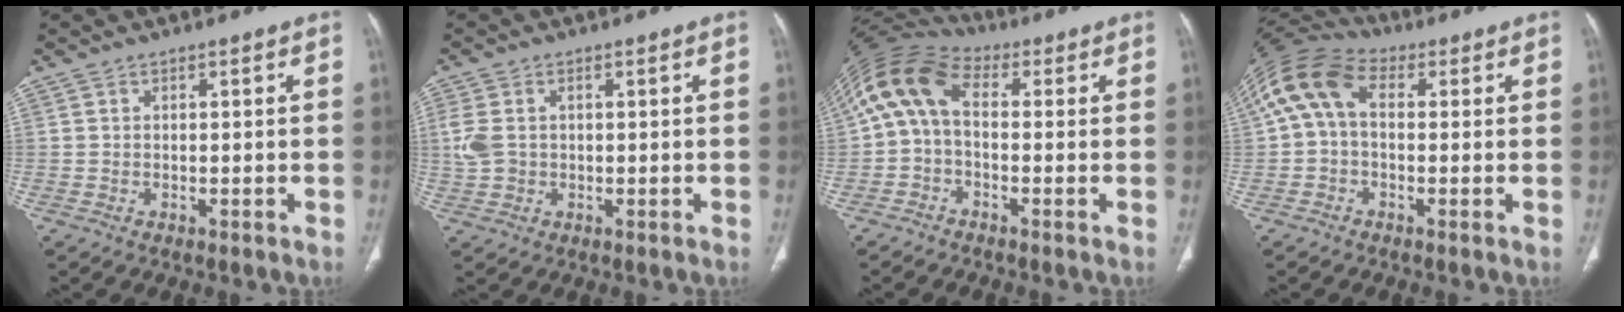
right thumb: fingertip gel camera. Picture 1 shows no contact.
{"total": 4.8, "force": [0.4, 3.5, 3.2], "torque": [-0.084, 0.008, 0.012]}
{"total": 10.6, "force": [0.8, 6.3, 8.4], "torque": [-0.165, 0.037, -0.002]}
{"total": 11.2, "force": [1.6, 7.3, 8.3], "torque": [-0.164, 0.037, 0.016]}